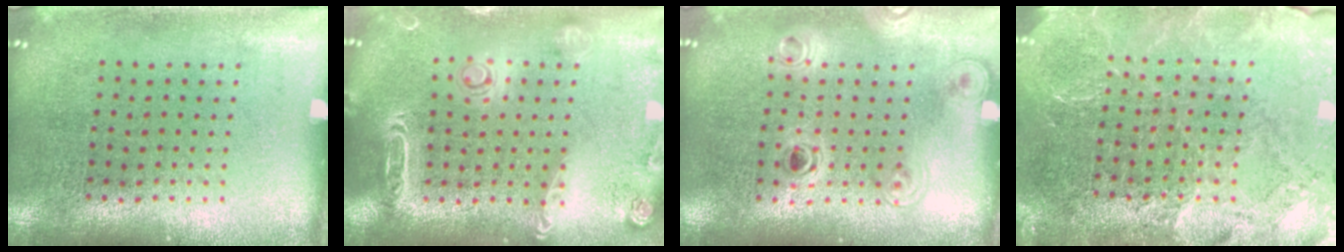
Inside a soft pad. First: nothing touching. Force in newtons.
{"total": 2.1, "press": 2.0, "slide": 0.6}
{"total": 1.4, "press": 1.2, "slide": 0.7}
{"total": 3.6, "press": 3.4, "slide": 1.1}